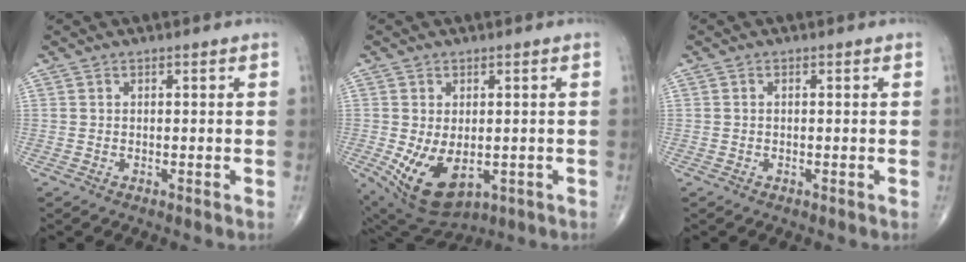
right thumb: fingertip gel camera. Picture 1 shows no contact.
{"total": 11.0, "force": [-2.3, 6.5, 8.6], "torque": [-0.142, -0.013, -0.015]}
{"total": 0.0}